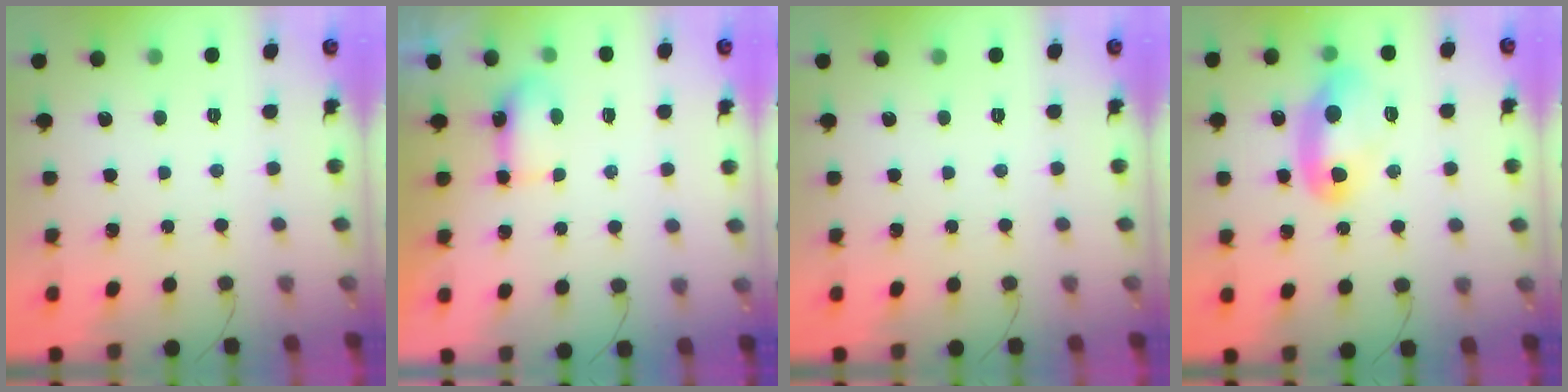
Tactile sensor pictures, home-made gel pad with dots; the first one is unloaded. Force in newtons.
{"total": 4.2, "press": 4.1, "slide": 0.8}
{"total": 0.0}
{"total": 10.2, "press": 10.2, "slide": 0.9}